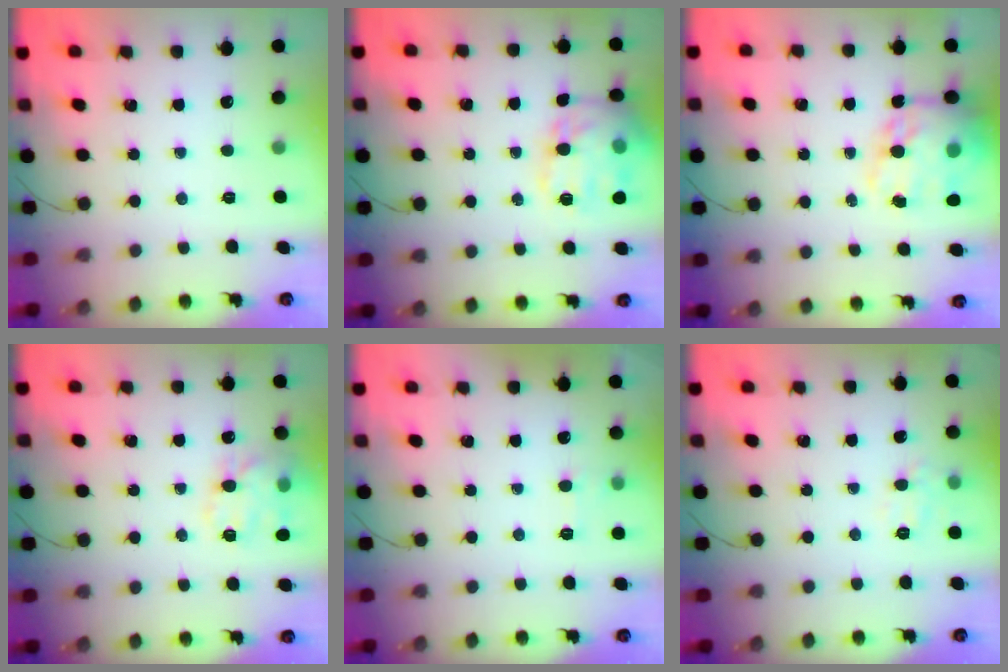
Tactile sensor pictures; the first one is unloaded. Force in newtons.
{"total": 18.0, "press": 18.0, "slide": 1.3}
{"total": 20.6, "press": 20.0, "slide": 4.8}
{"total": 15.0, "press": 14.9, "slide": 2.2}
{"total": 6.3, "press": 5.9, "slide": 2.0}
{"total": 7.4, "press": 7.3, "slide": 1.2}